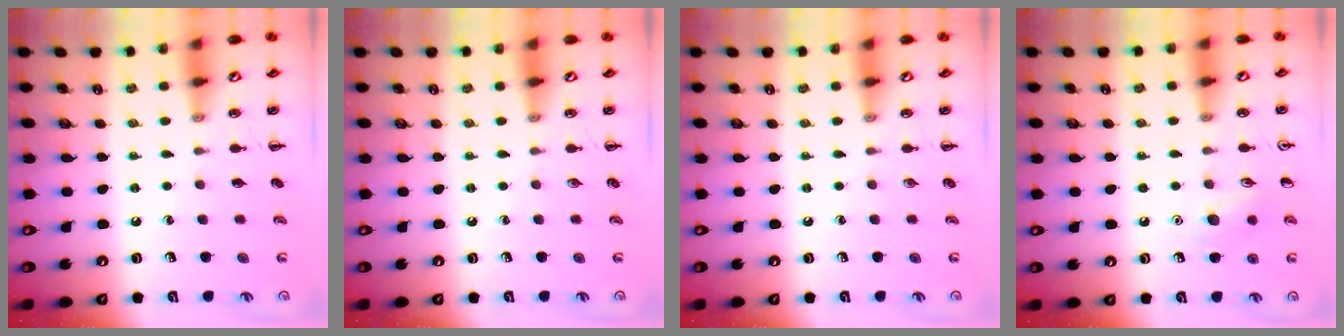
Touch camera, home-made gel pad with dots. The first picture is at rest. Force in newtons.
{"total": 0.0}
{"total": 0.0}
{"total": 7.6, "press": 7.3, "slide": 1.9}